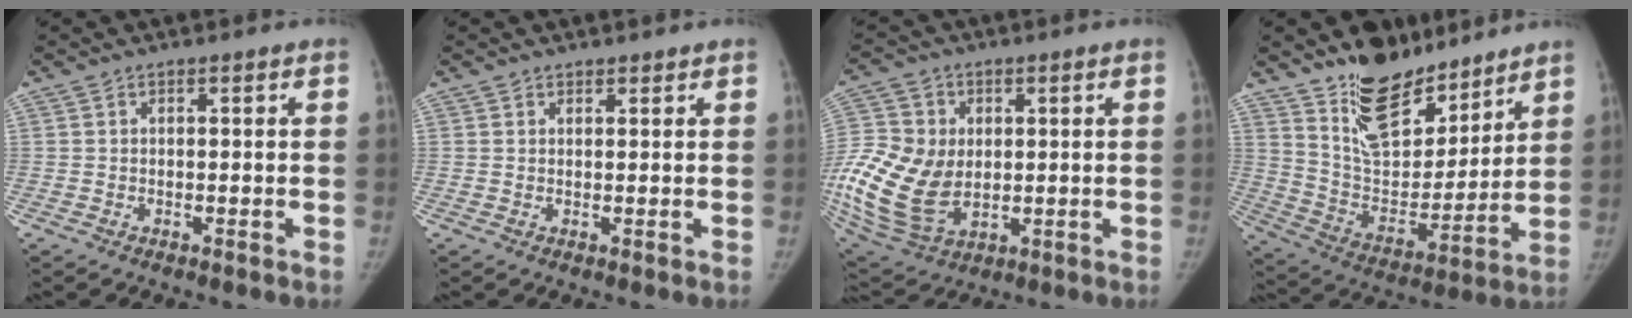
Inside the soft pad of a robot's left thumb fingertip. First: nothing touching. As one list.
[{"total": 0.9, "force": [0.8, 0.5, -0.1], "torque": [0.016, -0.006, 0.007]}, {"total": 18.6, "force": [-0.4, 14.0, 12.2], "torque": [-0.259, -0.011, 0.009]}, {"total": 18.3, "force": [13.6, 8.7, 8.5], "torque": [-0.080, -0.100, 0.238]}]